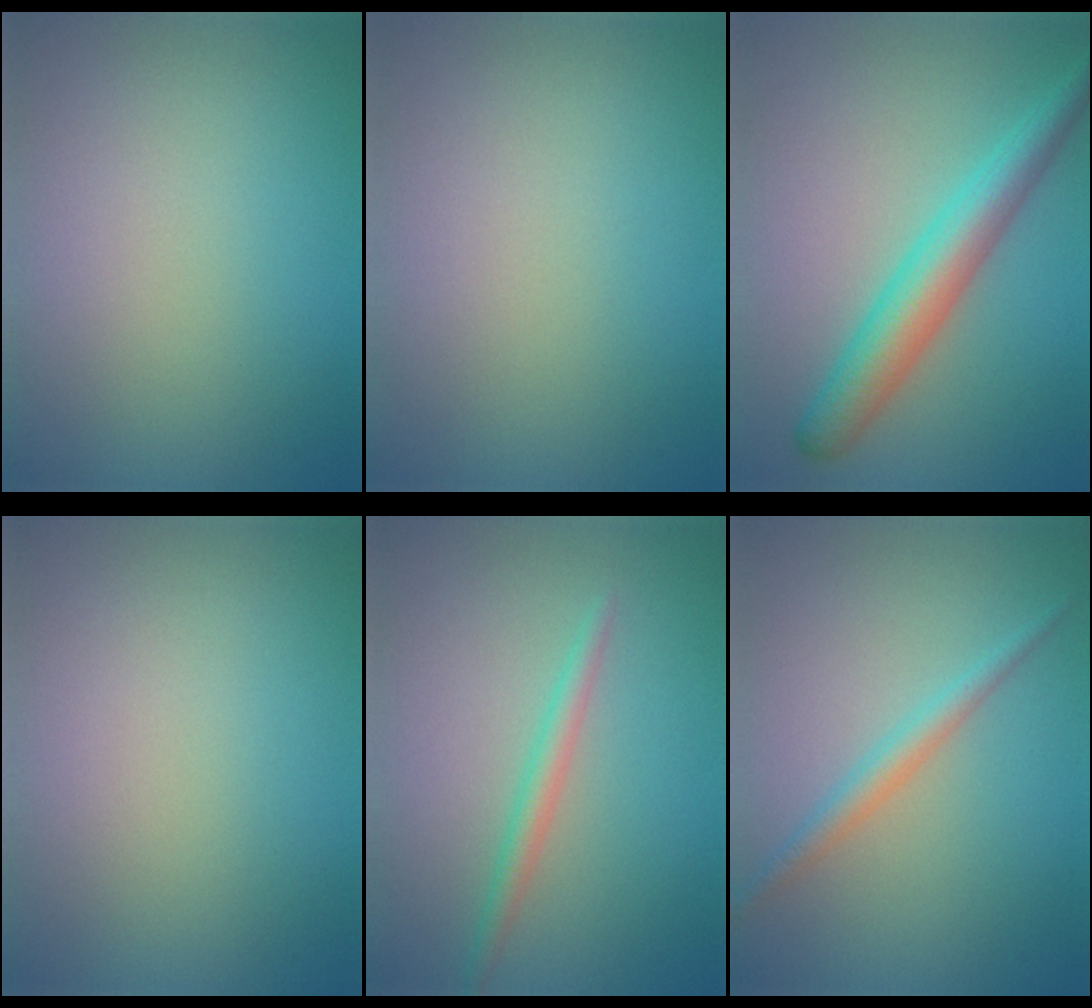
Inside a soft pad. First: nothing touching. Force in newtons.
{"total": 0.0}
{"total": 5.1, "press": 5.1, "slide": 0.1}
{"total": 0.0}
{"total": 1.7, "press": 1.7, "slide": 0.1}
{"total": 2.0, "press": 2.0, "slide": 0.1}